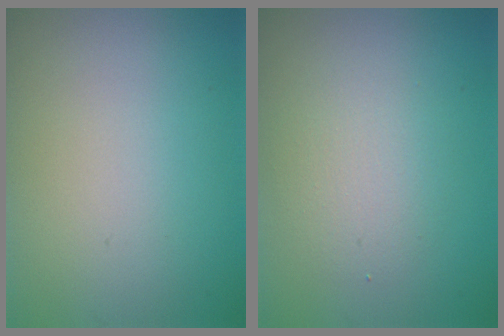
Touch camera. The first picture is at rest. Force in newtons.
{"total": 2.7, "press": 2.7, "slide": 0.1}